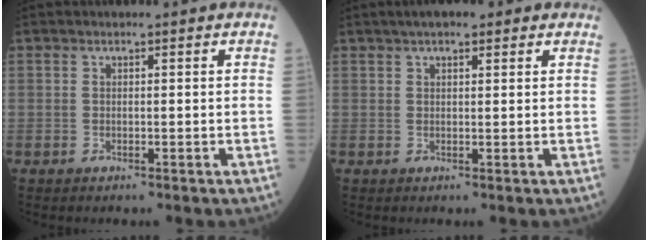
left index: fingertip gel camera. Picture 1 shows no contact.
{"total": 5.2, "force": [3.7, 1.7, 3.2], "torque": [-0.045, 0.030, 0.055]}